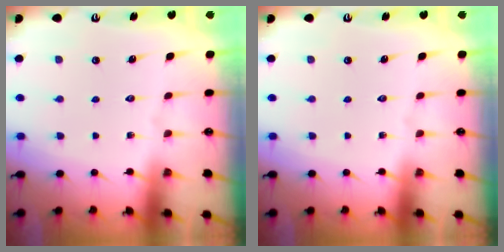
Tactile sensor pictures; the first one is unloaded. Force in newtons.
{"total": 0.0}